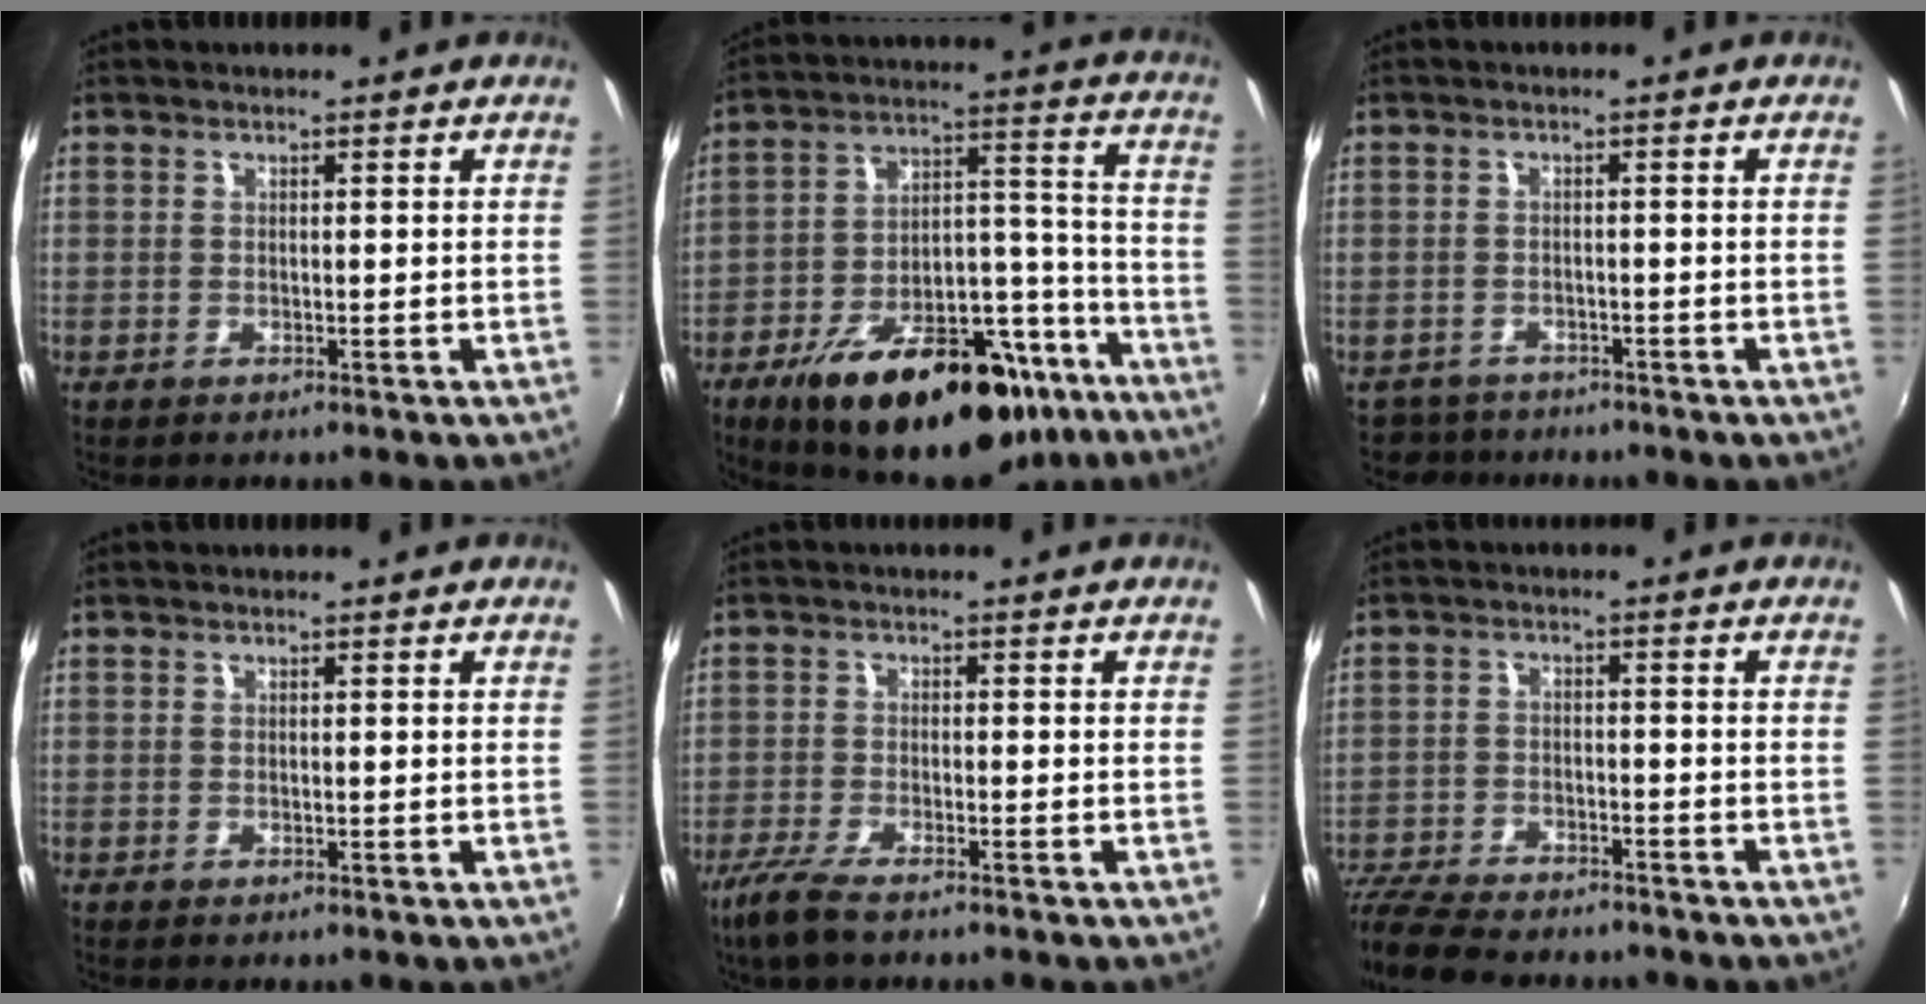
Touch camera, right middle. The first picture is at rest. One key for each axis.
{"total": 28.1, "fx": -18.7, "fy": 11.6, "fz": 17.4, "tx": -0.269, "ty": 0.023, "tz": -0.262}
{"total": 3.8, "fx": -3.2, "fy": 1.9, "fz": -0.1, "tx": -0.014, "ty": -0.006, "tz": -0.057}
{"total": 0.0}
{"total": 6.2, "fx": -4.6, "fy": 1.2, "fz": 3.9, "tx": -0.105, "ty": -0.019, "tz": -0.093}
{"total": 13.3, "fx": -11.5, "fy": 3.8, "fz": 5.6, "tx": -0.143, "ty": -0.028, "tz": -0.200}